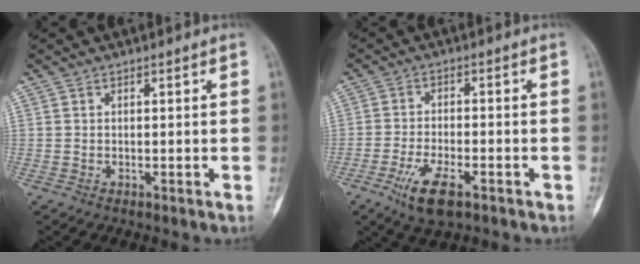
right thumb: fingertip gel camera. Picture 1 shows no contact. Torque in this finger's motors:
{"motor_torque": [1.08, 0.60, 0.64, -0.47, 0.28]}